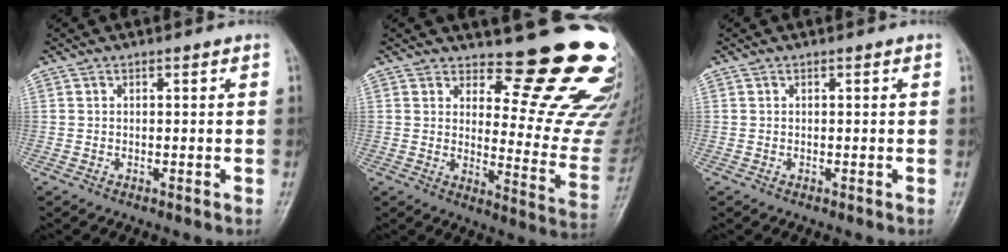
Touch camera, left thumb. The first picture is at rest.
{"total": 17.9, "force": [14.8, 5.0, 8.7], "torque": [-0.054, -0.155, 0.176]}
{"total": 0.0}